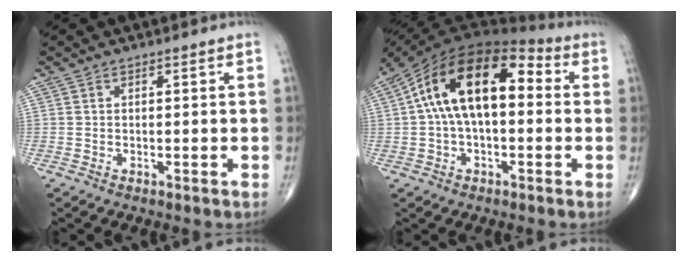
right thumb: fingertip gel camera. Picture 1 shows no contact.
{"total": 17.5, "force": [2.3, 9.1, 14.8], "torque": [-0.246, 0.048, 0.027]}